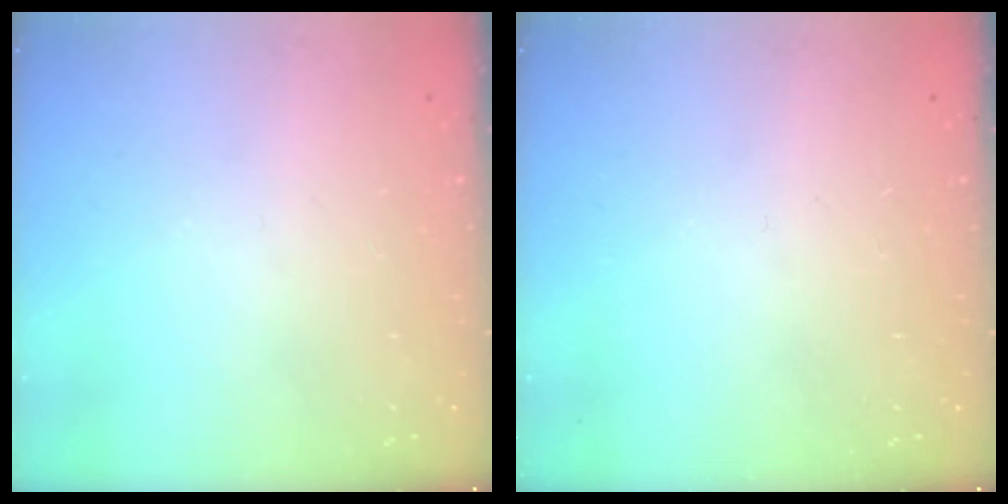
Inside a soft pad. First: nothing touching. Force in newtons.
{"total": 0.0}